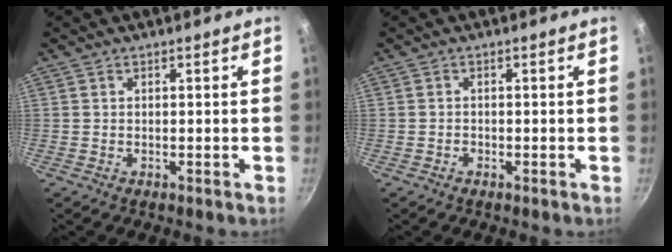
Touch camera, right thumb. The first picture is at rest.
{"total": 0.6, "force": [-0.3, 0.5, 0.1], "torque": [-0.002, 0.004, -0.007]}